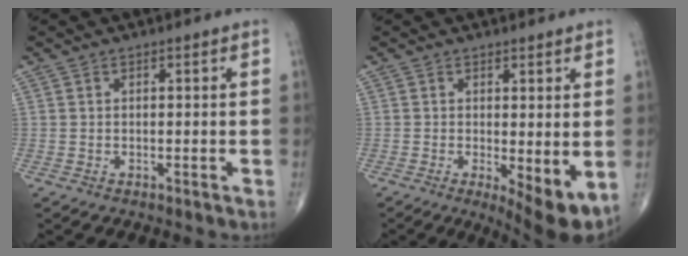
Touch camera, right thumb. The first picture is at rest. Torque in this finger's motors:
{"motor_torque": [-0.28, 0.41, 0.09, -0.15, 0.12]}